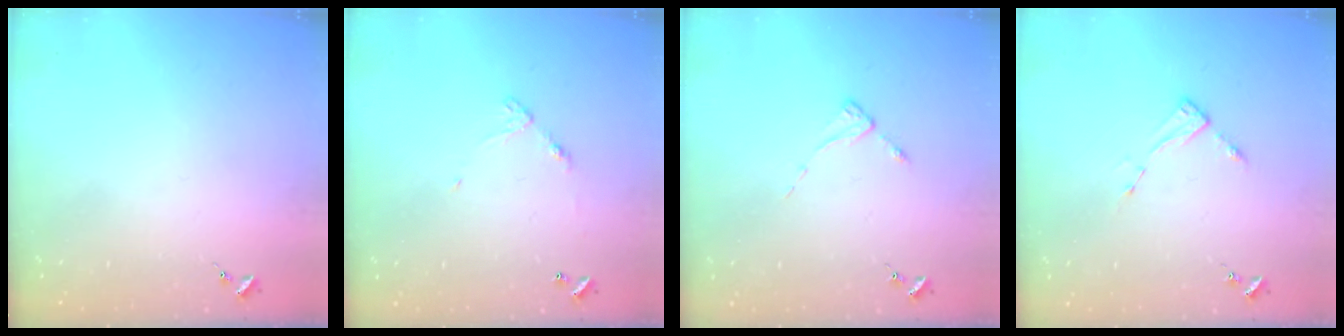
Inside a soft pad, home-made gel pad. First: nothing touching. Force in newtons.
{"total": 5.9, "press": 5.9, "slide": 0.5}
{"total": 2.3, "press": 2.3, "slide": 0.4}
{"total": 3.7, "press": 3.7, "slide": 0.5}